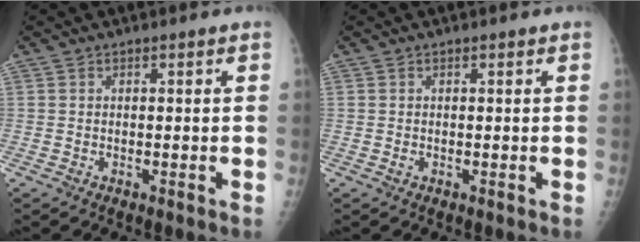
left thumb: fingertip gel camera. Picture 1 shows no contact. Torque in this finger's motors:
{"motor_torque": [-0.09, -0.08, 0.19, 0.06, 0.00]}